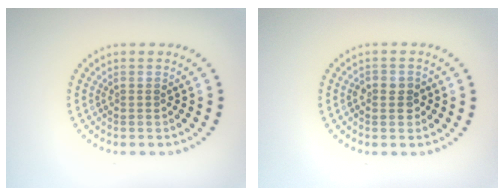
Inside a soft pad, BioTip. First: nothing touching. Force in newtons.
{"total": 1.9, "press": 1.8, "slide": 0.5}